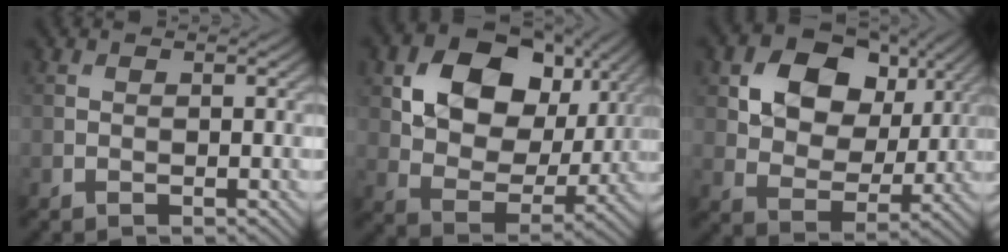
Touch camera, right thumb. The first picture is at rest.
{"total": 13.6, "force": [5.0, 9.5, 8.3], "torque": [-0.172, 0.000, 0.087]}
{"total": 12.4, "force": [5.0, 8.7, 7.2], "torque": [-0.156, 0.020, 0.082]}